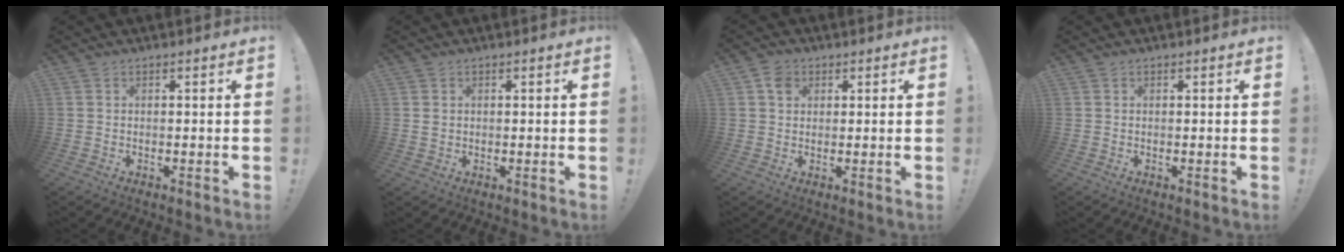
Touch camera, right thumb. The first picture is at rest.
{"total": 1.1, "force": [0.3, 1.0, 0.4], "torque": [-0.003, 0.003, 0.005]}
{"total": 3.6, "force": [1.4, 3.0, 1.4], "torque": [-0.013, -0.002, 0.023]}
{"total": 0.0}